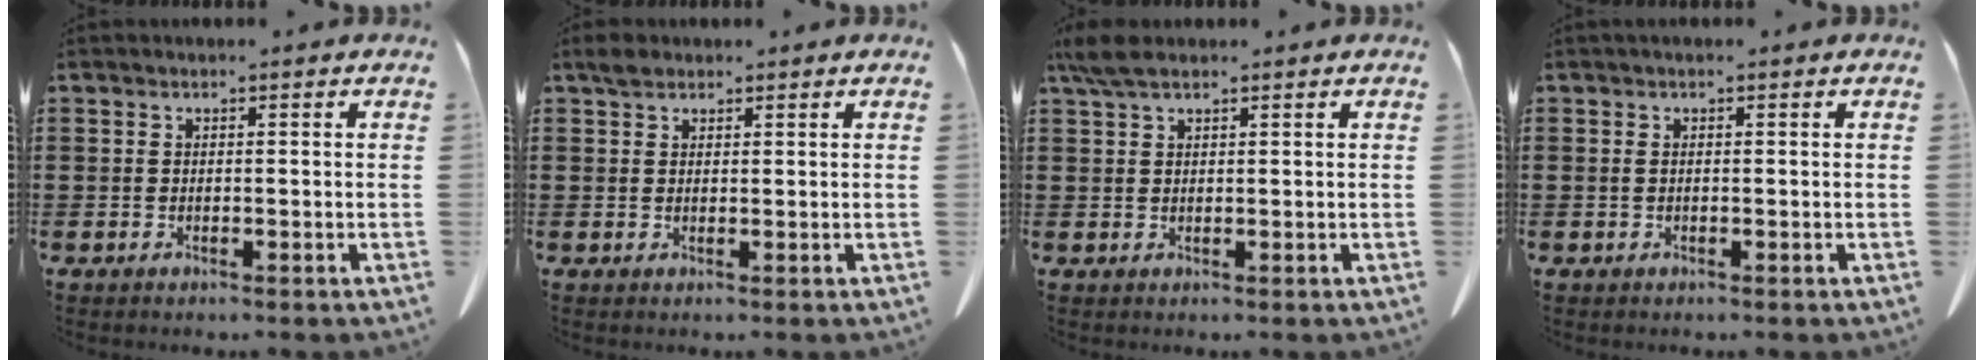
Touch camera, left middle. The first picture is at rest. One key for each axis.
{"total": 1.9, "fx": 1.4, "fy": 1.0, "fz": 0.7, "tx": -0.010, "ty": 0.001, "tz": 0.026}
{"total": 3.4, "fx": 2.2, "fy": 1.0, "fz": 2.4, "tx": -0.053, "ty": 0.005, "tz": 0.040}
{"total": 0.8, "fx": 0.0, "fy": 0.2, "fz": 0.8, "tx": -0.017, "ty": 0.000, "tz": 0.000}